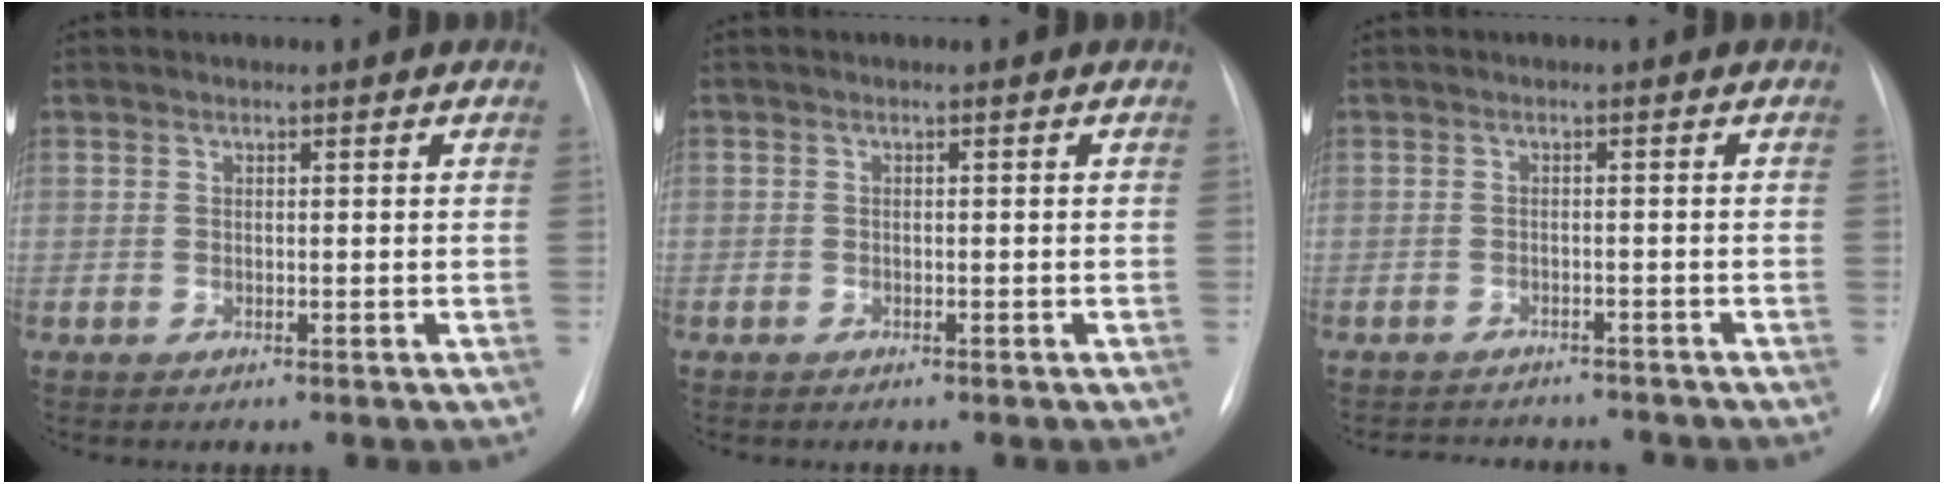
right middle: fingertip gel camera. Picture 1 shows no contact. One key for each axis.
{"total": 0.8, "fx": -0.6, "fy": 0.6, "fz": 0.1, "tx": -0.008, "ty": 0.003, "tz": -0.008}
{"total": 8.0, "fx": -7.6, "fy": 2.2, "fz": 1.4, "tx": -0.022, "ty": 0.008, "tz": -0.091}